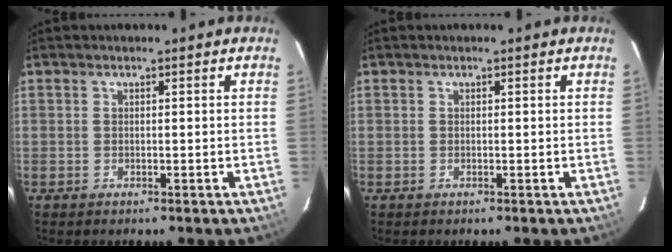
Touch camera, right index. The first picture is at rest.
{"total": 0.0}